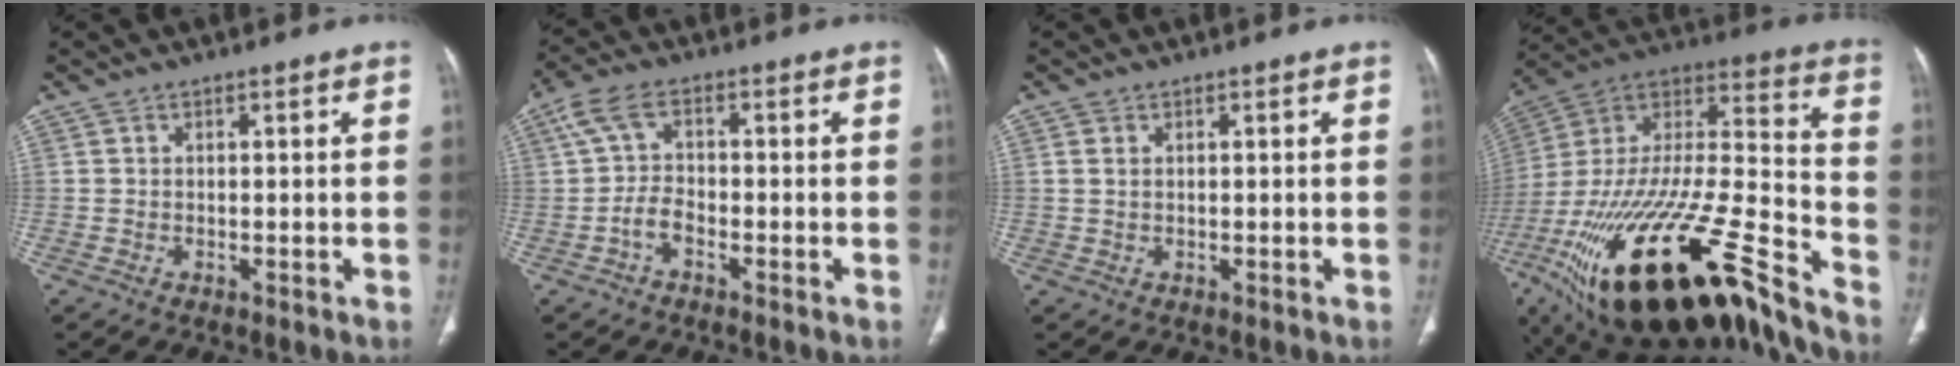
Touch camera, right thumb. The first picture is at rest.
{"total": 5.0, "force": [-1.8, 2.8, 3.7], "torque": [-0.078, 0.024, -0.038]}
{"total": 1.3, "force": [0.5, 0.8, 0.9], "torque": [-0.022, 0.001, 0.014]}
{"total": 37.3, "force": [-23.0, 12.0, 26.8], "torque": [-0.485, 0.042, -0.392]}